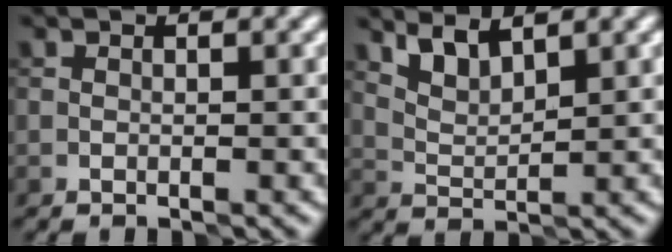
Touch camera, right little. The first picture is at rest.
{"total": 2.5, "force": [2.1, 0.5, 1.2], "torque": [-0.028, -0.002, 0.047]}